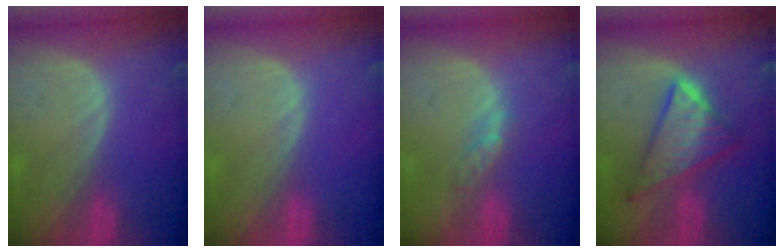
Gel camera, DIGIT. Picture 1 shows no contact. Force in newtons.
{"total": 0.0}
{"total": 2.8, "press": 2.5, "slide": 1.2}
{"total": 9.2, "press": 9.1, "slide": 0.6}